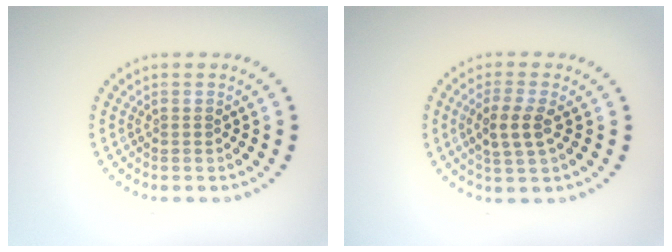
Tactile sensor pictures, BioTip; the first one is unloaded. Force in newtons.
{"total": 2.7, "press": 2.6, "slide": 0.9}